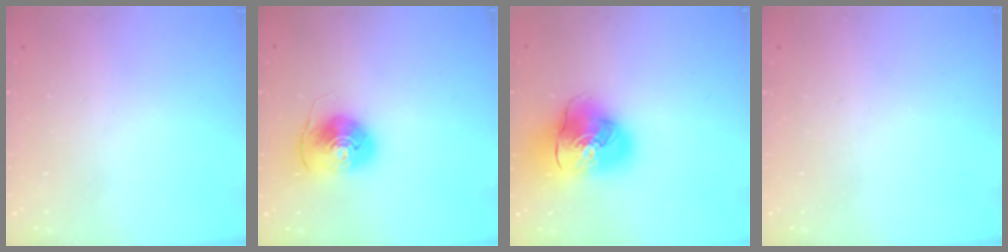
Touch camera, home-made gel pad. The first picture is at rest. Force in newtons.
{"total": 8.3, "press": 8.3, "slide": 0.5}
{"total": 15.9, "press": 15.6, "slide": 2.7}
{"total": 0.0}